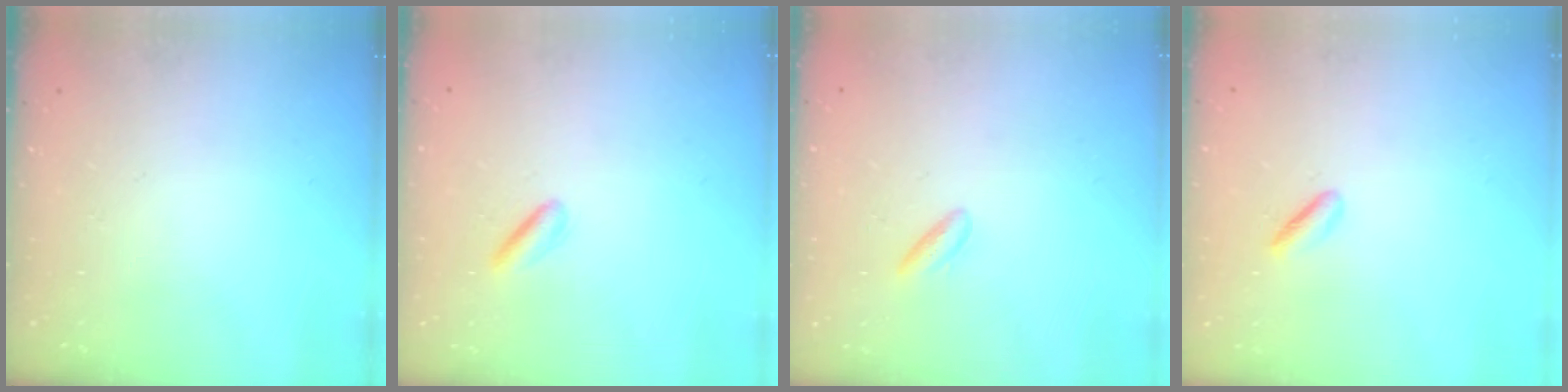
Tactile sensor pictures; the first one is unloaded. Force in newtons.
{"total": 2.4, "press": 2.2, "slide": 0.8}
{"total": 2.8, "press": 2.6, "slide": 1.3}
{"total": 1.7, "press": 1.3, "slide": 1.1}